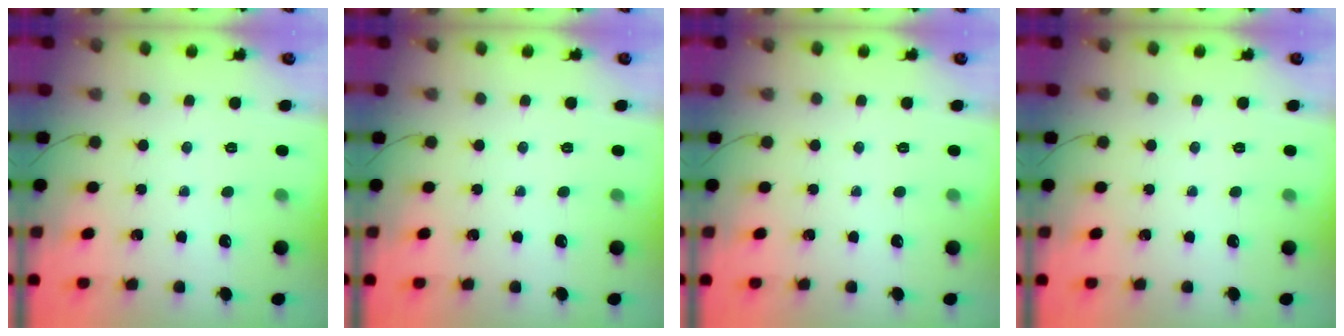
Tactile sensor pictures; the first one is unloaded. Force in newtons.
{"total": 0.0}
{"total": 0.0}
{"total": 0.0}